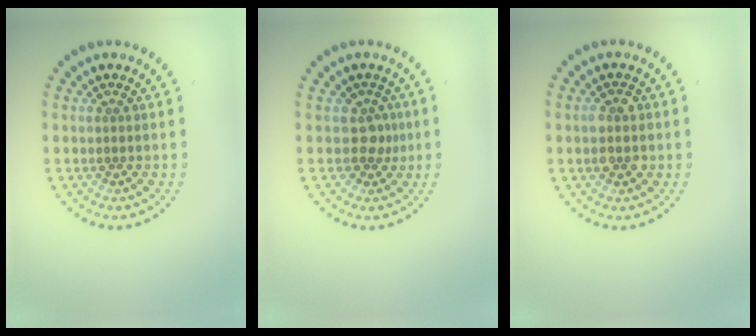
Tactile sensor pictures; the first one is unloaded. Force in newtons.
{"total": 1.8, "press": 1.4, "slide": 1.1}
{"total": 2.7, "press": 2.7, "slide": 0.2}